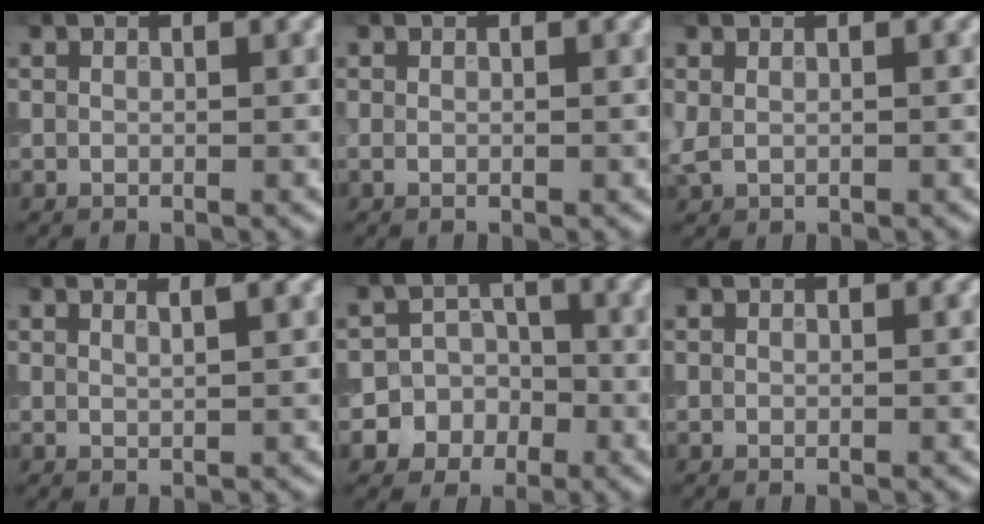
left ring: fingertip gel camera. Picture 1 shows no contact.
{"total": 0.0}
{"total": 0.8, "force": [0.3, 0.5, 0.6], "torque": [-0.016, 0.001, 0.007]}
{"total": 1.4, "force": [0.8, 0.5, 1.0], "torque": [-0.005, 0.003, 0.003]}
{"total": 5.9, "force": [-2.6, 5.3, 0.6], "torque": [0.022, 0.004, -0.059]}
{"total": 0.0}